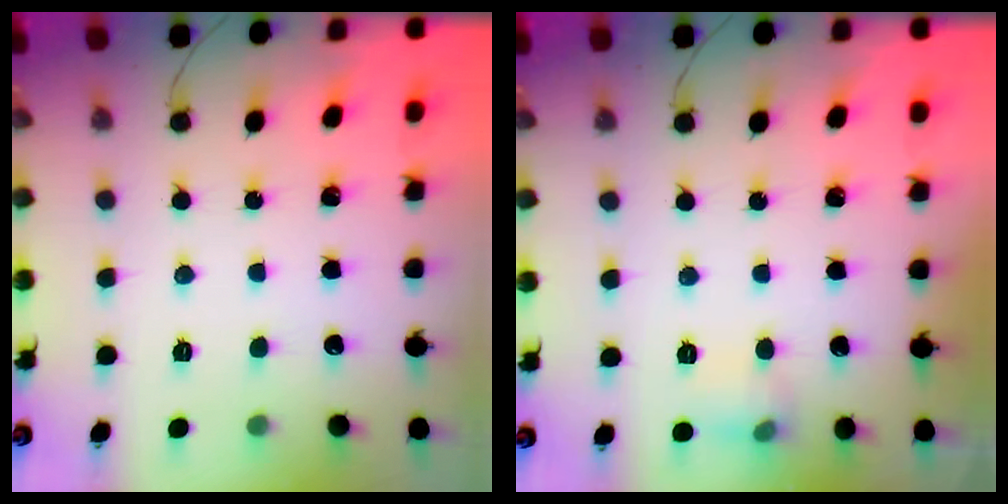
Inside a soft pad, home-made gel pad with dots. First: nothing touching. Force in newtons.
{"total": 5.5, "press": 5.4, "slide": 1.2}